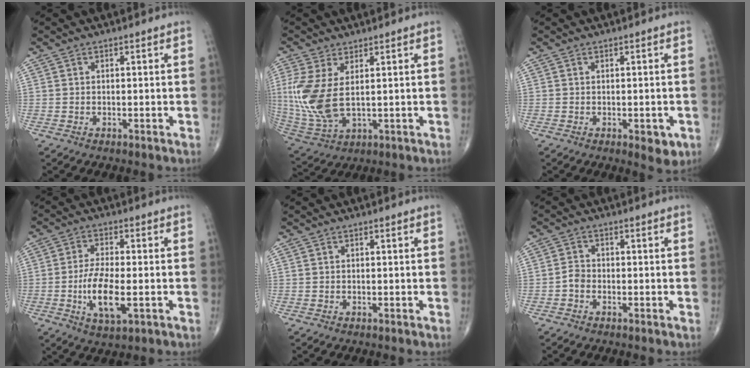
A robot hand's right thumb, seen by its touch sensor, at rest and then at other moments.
{"total": 12.3, "force": [1.6, 6.1, 10.6], "torque": [-0.255, -0.013, 0.049]}
{"total": 3.8, "force": [-1.3, 1.8, 3.1], "torque": [-0.027, -0.005, -0.010]}
{"total": 9.1, "force": [-2.1, 3.3, 8.2], "torque": [-0.161, -0.001, -0.037]}
{"total": 0.0}
{"total": 2.0, "force": [-1.0, 1.5, 1.0], "torque": [-0.014, 0.007, -0.024]}